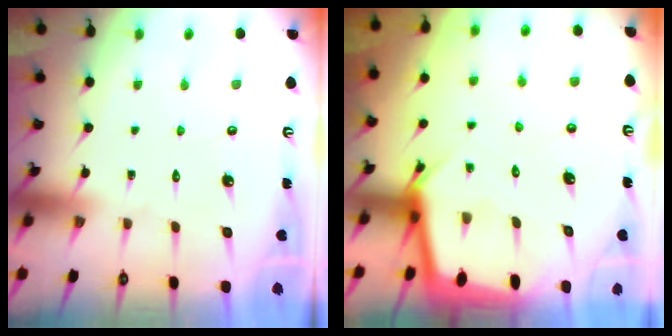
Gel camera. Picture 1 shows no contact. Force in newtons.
{"total": 4.9, "press": 4.9, "slide": 0.4}